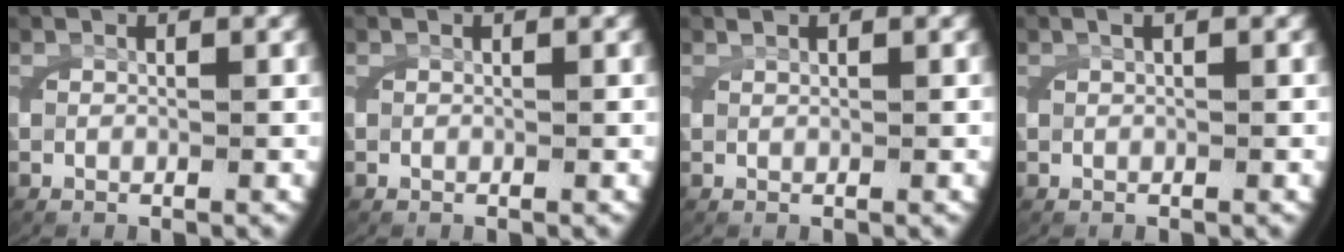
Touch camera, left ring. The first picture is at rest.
{"total": 0.0}
{"total": 0.6, "force": [0.6, 0.0, 0.2], "torque": [-0.005, 0.003, 0.012]}
{"total": 0.7, "force": [0.3, 0.2, 0.6], "torque": [-0.010, 0.009, 0.002]}